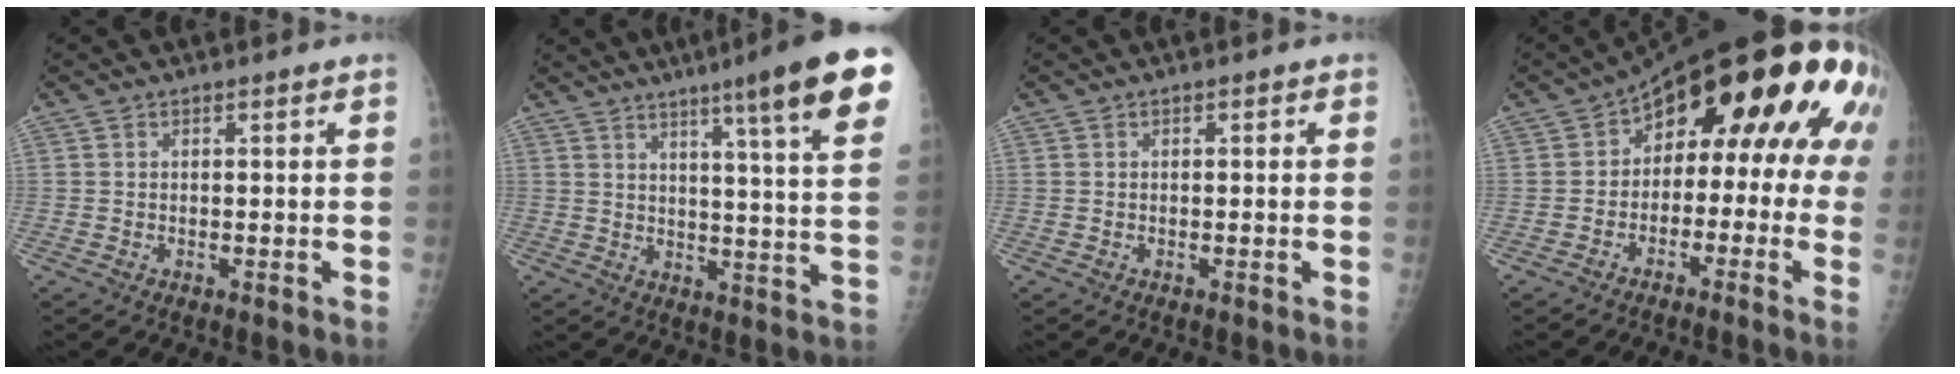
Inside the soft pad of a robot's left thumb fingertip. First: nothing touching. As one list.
[{"total": 18.3, "force": [10.5, 1.1, 14.9], "torque": [-0.187, -0.039, 0.128]}, {"total": 0.7, "force": [0.0, 0.4, 0.6], "torque": [-0.001, 0.003, -0.006]}, {"total": 20.5, "force": [2.6, 11.2, 16.9], "torque": [-0.188, 0.040, 0.021]}]